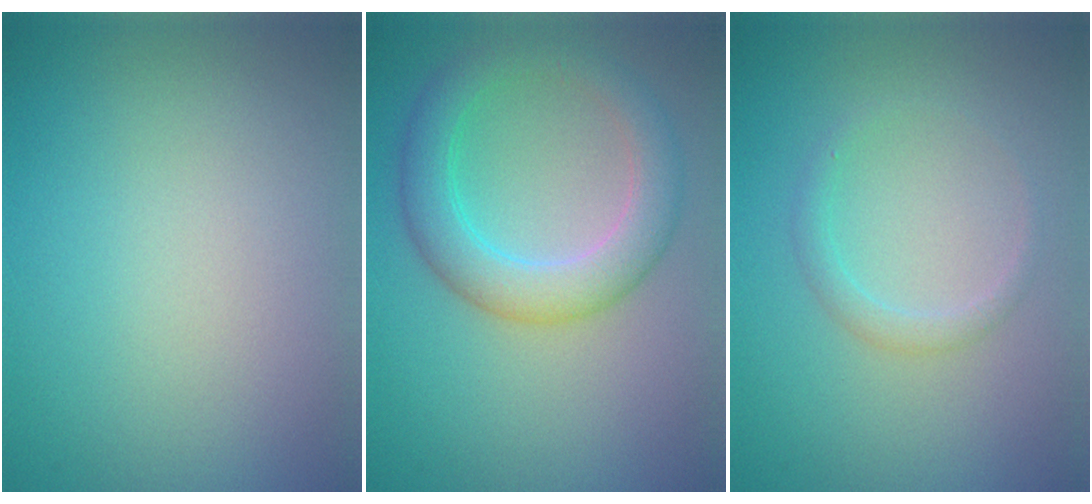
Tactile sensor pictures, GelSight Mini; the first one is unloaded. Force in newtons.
{"total": 4.8, "press": 4.8, "slide": 0.2}
{"total": 1.3, "press": 1.3, "slide": 0.0}